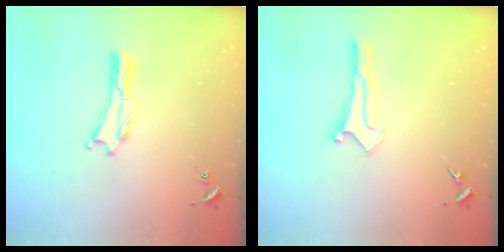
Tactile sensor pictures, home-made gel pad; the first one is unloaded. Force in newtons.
{"total": 0.0}